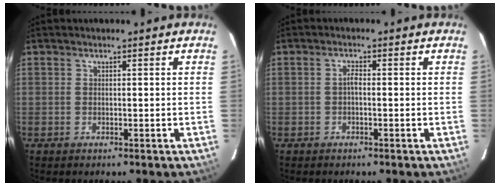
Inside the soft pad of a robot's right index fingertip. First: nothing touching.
{"total": 1.2, "force": [-0.4, 0.4, 1.1], "torque": [-0.021, 0.006, -0.009]}